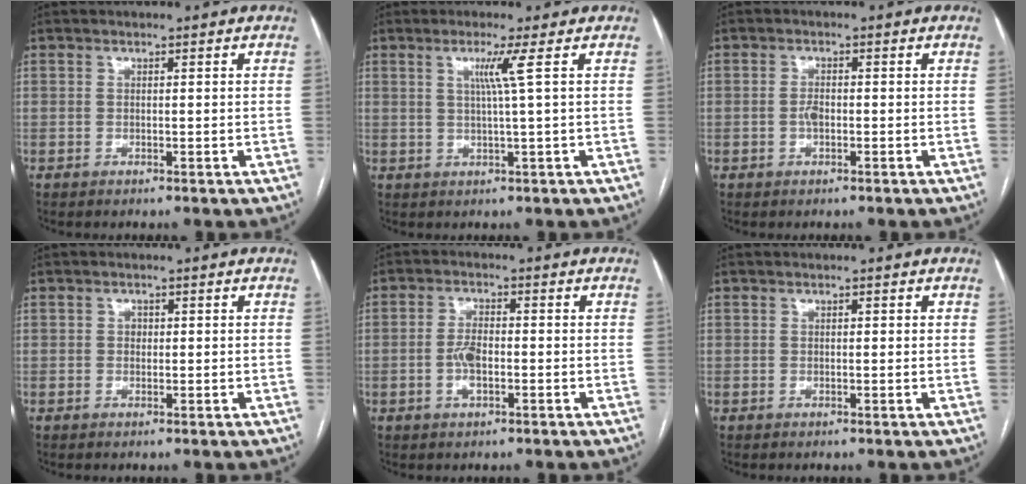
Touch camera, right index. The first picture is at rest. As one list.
[{"total": 3.5, "force": [1.1, -1.3, 3.0], "torque": [-0.061, -0.004, 0.026]}, {"total": 1.7, "force": [-0.5, 0.7, 1.4], "torque": [-0.028, 0.003, -0.009]}, {"total": 0.9, "force": [0.1, 0.8, 0.5], "torque": [-0.007, 0.003, 0.002]}, {"total": 3.8, "force": [-1.1, 1.4, 3.4], "torque": [-0.071, 0.003, -0.020]}, {"total": 0.6, "force": [0.2, 0.2, 0.4], "torque": [-0.011, 0.001, 0.004]}]